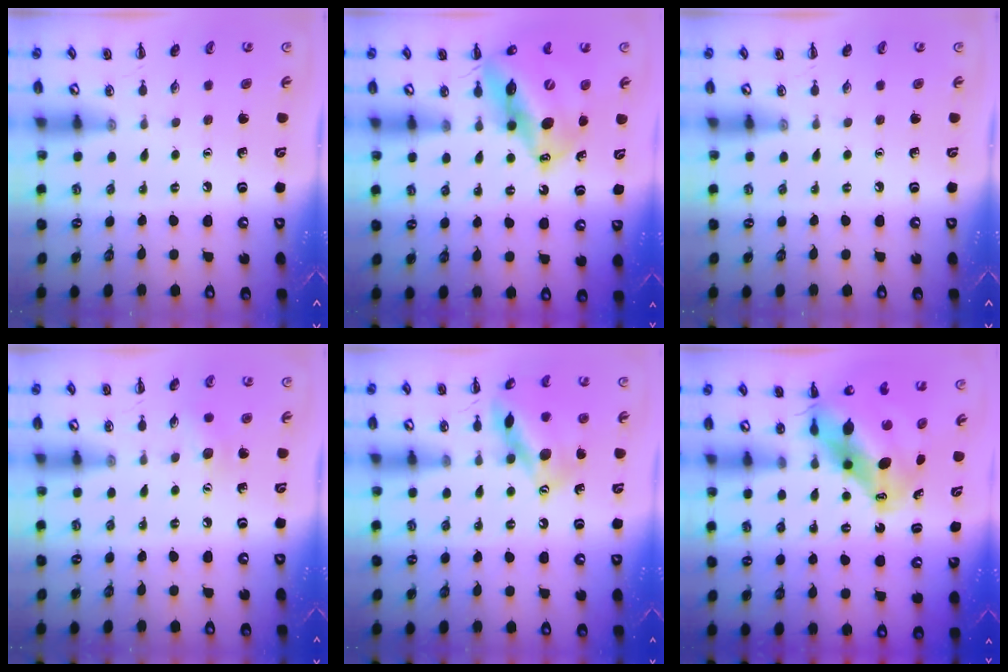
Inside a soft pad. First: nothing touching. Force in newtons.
{"total": 16.1, "press": 15.4, "slide": 4.6}
{"total": 0.0}
{"total": 6.0, "press": 5.8, "slide": 1.2}
{"total": 14.5, "press": 14.4, "slide": 1.6}
{"total": 11.3, "press": 11.0, "slide": 2.6}